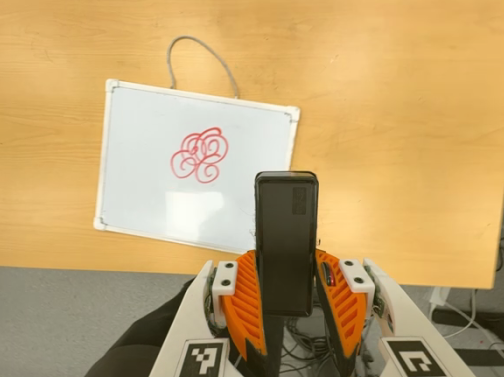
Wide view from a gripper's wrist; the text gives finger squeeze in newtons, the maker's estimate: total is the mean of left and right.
{"total": 5.1, "left": 3.4, "right": 6.8}